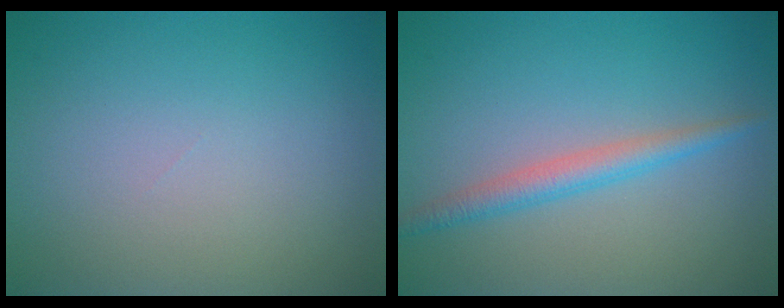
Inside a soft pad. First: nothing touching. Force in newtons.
{"total": 2.5, "press": 2.5, "slide": 0.1}